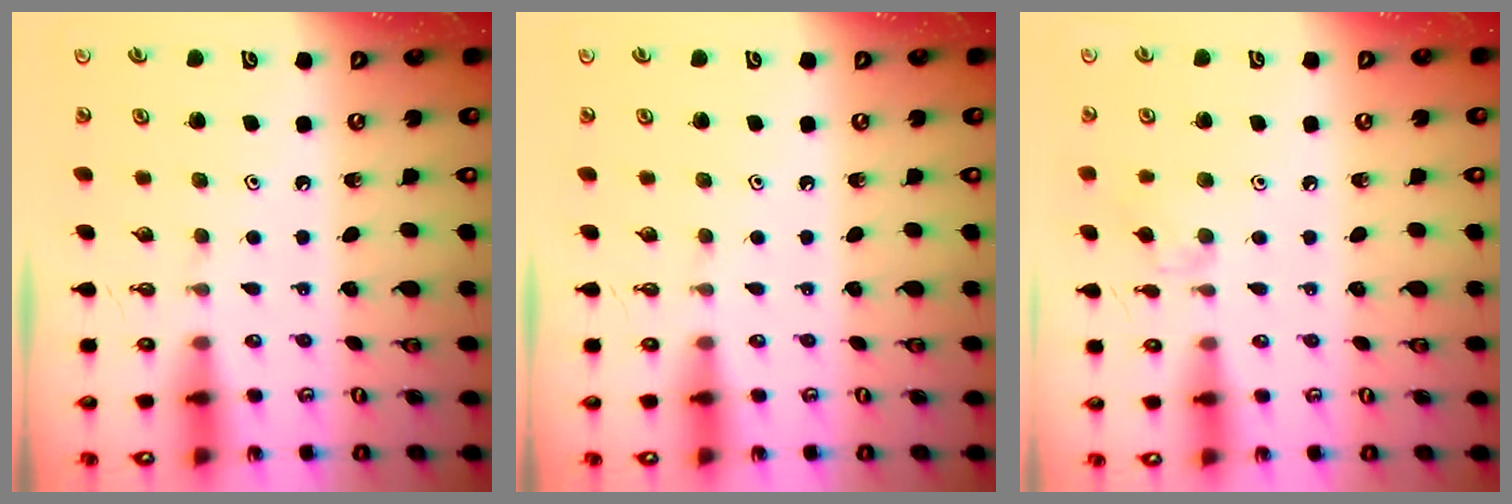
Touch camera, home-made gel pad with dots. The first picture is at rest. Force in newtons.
{"total": 0.0}
{"total": 7.2, "press": 7.2, "slide": 0.6}